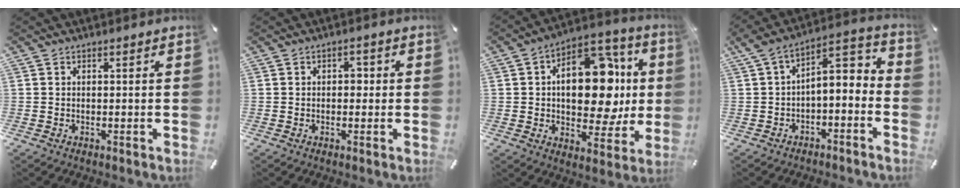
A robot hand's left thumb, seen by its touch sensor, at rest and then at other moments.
{"total": 2.2, "force": [0.0, 1.5, 1.6], "torque": [-0.017, 0.002, -0.009]}
{"total": 20.9, "force": [2.1, 12.7, 16.5], "torque": [-0.217, -0.012, 0.037]}
{"total": 5.5, "force": [-0.8, 3.9, 3.8], "torque": [-0.048, -0.001, -0.022]}